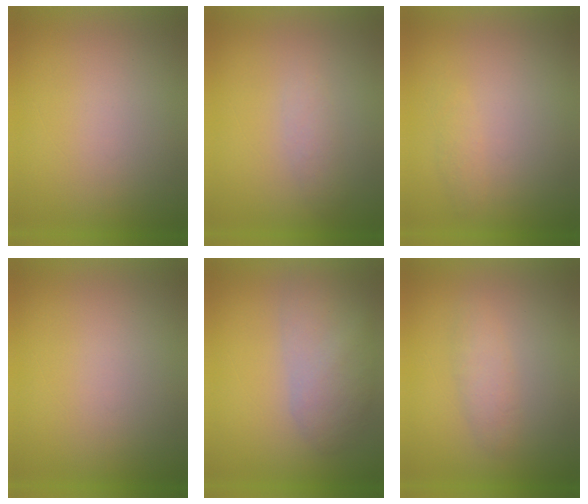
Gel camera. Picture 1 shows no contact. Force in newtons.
{"total": 1.9}
{"total": 1.4}
{"total": 0.0}
{"total": 5.6}
{"total": 2.2}